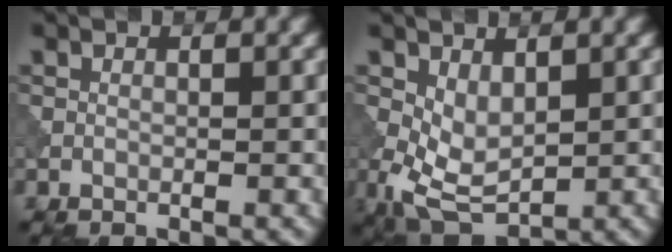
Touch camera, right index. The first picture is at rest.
{"total": 4.2, "force": [0.4, 2.5, 3.4], "torque": [-0.079, -0.009, 0.012]}